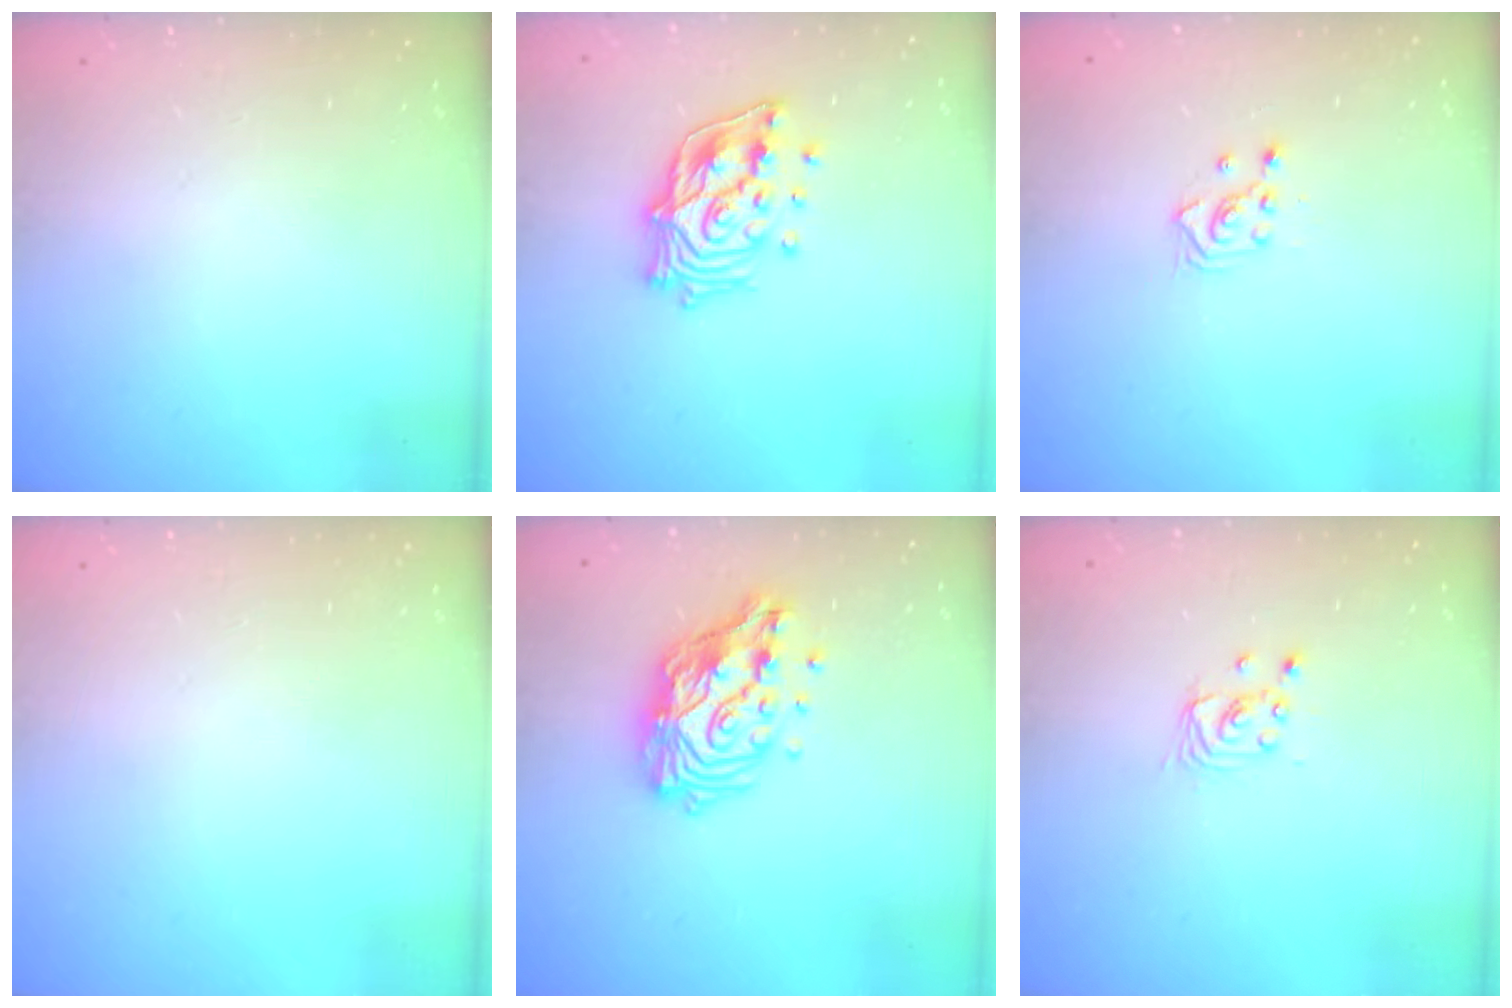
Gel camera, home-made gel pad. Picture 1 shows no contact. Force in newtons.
{"total": 16.0, "press": 15.9, "slide": 2.3}
{"total": 2.3, "press": 2.3, "slide": 0.3}
{"total": 0.0}
{"total": 15.3, "press": 15.2, "slide": 1.2}
{"total": 2.4, "press": 2.4, "slide": 0.2}